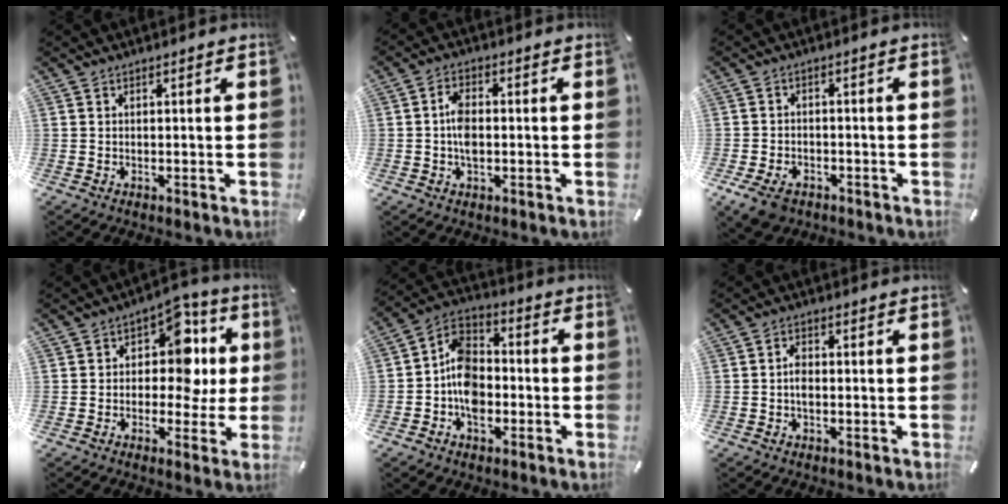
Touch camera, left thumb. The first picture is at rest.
{"total": 5.1, "force": [-0.4, 2.9, 4.2], "torque": [-0.091, 0.002, -0.011]}
{"total": 5.7, "force": [-3.3, 3.7, 2.8], "torque": [-0.068, 0.011, -0.062]}
{"total": 12.8, "force": [1.9, 9.0, 9.0], "torque": [-0.115, -0.007, 0.030]}
{"total": 10.3, "force": [-3.1, 7.8, 5.9], "torque": [-0.119, 0.024, -0.060]}
{"total": 2.7, "force": [-0.4, 1.6, 2.2], "torque": [-0.043, 0.004, -0.008]}